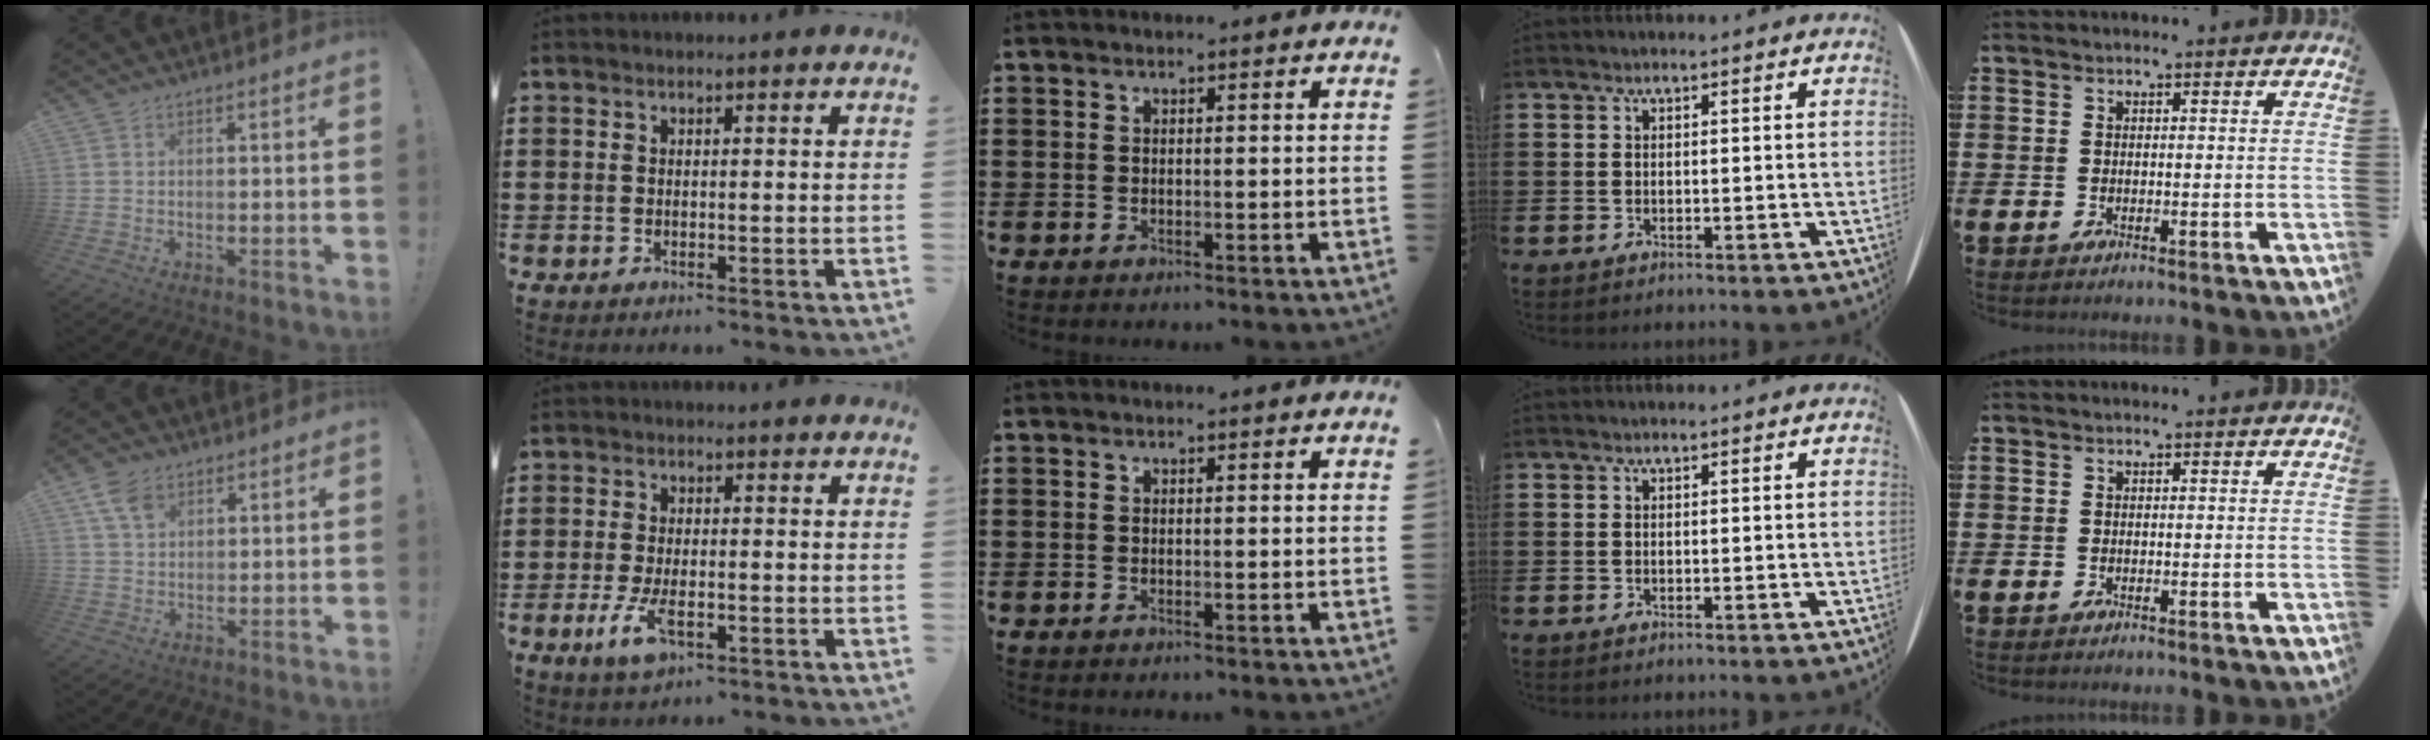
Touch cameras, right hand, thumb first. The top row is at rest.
{"thumb": {"total": 6.3, "force": [3.3, 4.1, 3.4], "torque": [-0.063, -0.003, 0.066]}, "index": {"total": 5.1, "force": [-1.8, 2.1, 4.3], "torque": [-0.100, -0.009, -0.036]}}